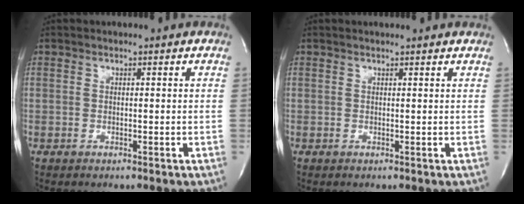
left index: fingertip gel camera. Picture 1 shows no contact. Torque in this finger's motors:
{"motor_torque": [0.15, -0.08, -0.03, 0.00]}